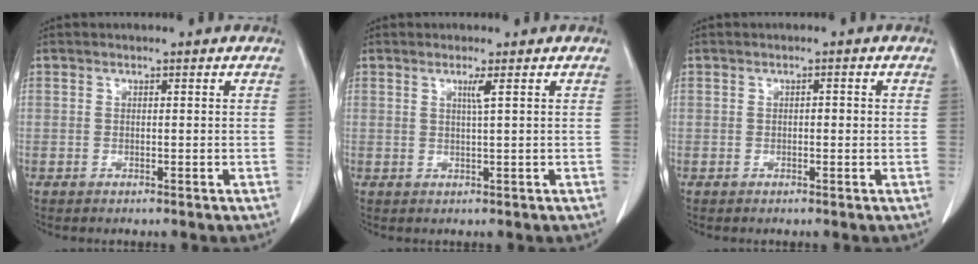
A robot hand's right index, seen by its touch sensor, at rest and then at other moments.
{"total": 1.2, "force": [0.7, -0.3, 1.0], "torque": [-0.020, -0.005, 0.013]}
{"total": 1.1, "force": [0.0, 0.5, 1.0], "torque": [-0.011, 0.003, 0.000]}